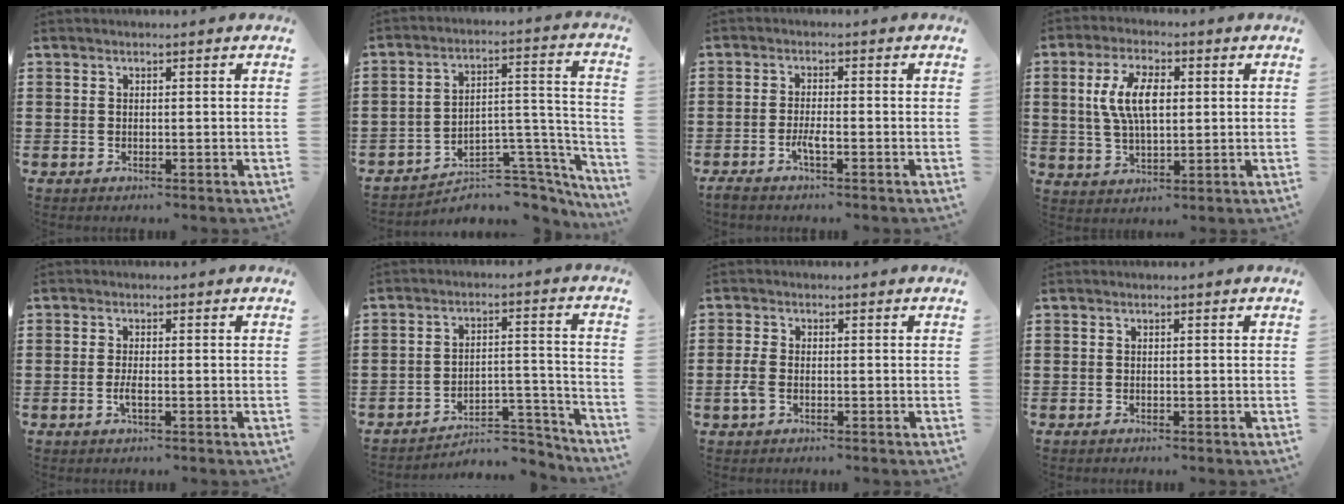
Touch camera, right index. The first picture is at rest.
{"total": 5.2, "force": [-4.3, 1.9, 2.2], "torque": [-0.041, -0.004, -0.083]}
{"total": 2.6, "force": [-1.4, 0.4, 2.2], "torque": [-0.051, -0.006, -0.030]}
{"total": 8.0, "force": [1.3, 3.8, 6.9], "torque": [-0.146, 0.012, 0.019]}
{"total": 2.0, "force": [-0.7, 0.4, 1.9], "torque": [-0.041, -0.005, -0.014]}
{"total": 5.9, "force": [-5.4, 1.4, 1.9], "torque": [-0.029, 0.011, -0.106]}
{"total": 2.6, "force": [-0.9, 1.3, 2.0], "torque": [-0.059, -0.007, -0.023]}
{"total": 0.0}